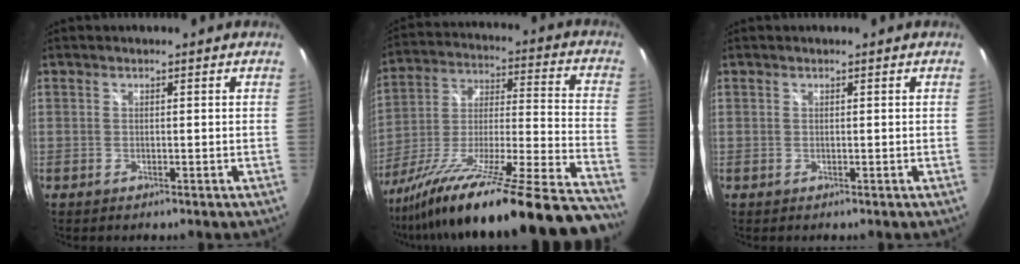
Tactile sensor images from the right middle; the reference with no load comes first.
{"total": 36.4, "force": [-28.8, 1.6, 22.3], "torque": [-0.322, -0.083, -0.448]}
{"total": 0.0}